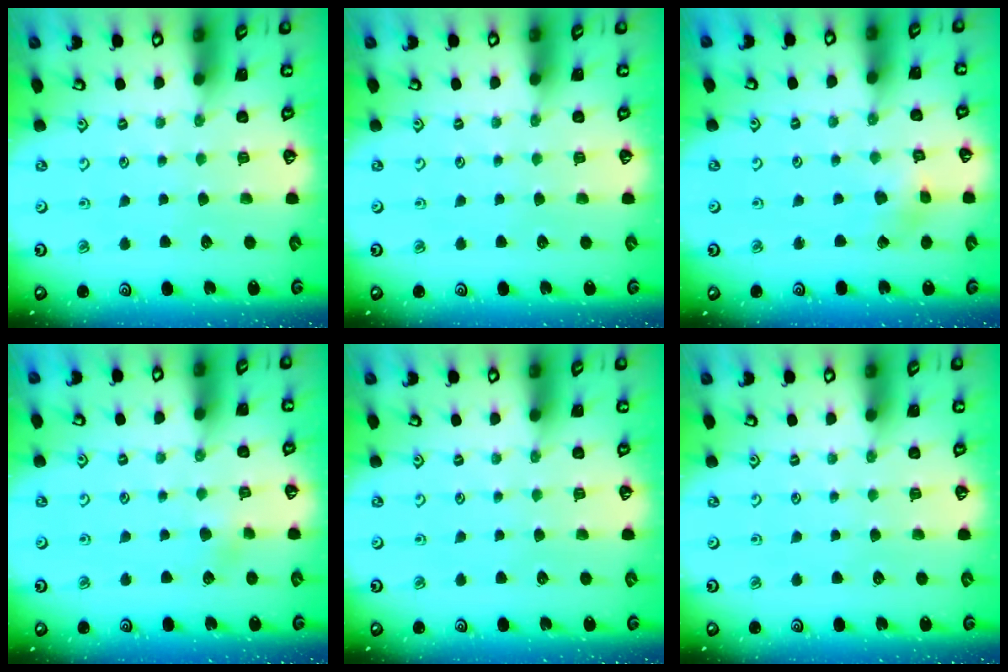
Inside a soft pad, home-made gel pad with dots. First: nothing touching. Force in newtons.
{"total": 0.0}
{"total": 2.6, "press": 2.5, "slide": 0.3}
{"total": 2.2, "press": 2.1, "slide": 0.5}
{"total": 0.0}
{"total": 0.0}